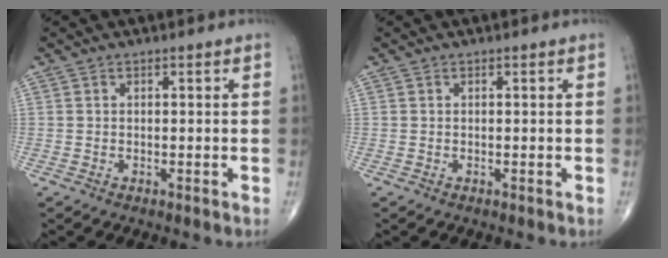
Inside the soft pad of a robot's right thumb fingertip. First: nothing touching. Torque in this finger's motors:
{"motor_torque": [-0.35, -0.05, 0.00, 0.00, 0.00]}